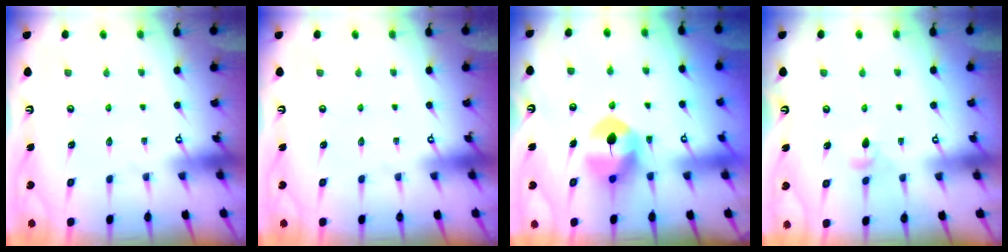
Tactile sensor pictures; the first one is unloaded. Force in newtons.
{"total": 0.0}
{"total": 8.1, "press": 8.0, "slide": 1.4}
{"total": 3.3, "press": 3.2, "slide": 0.8}